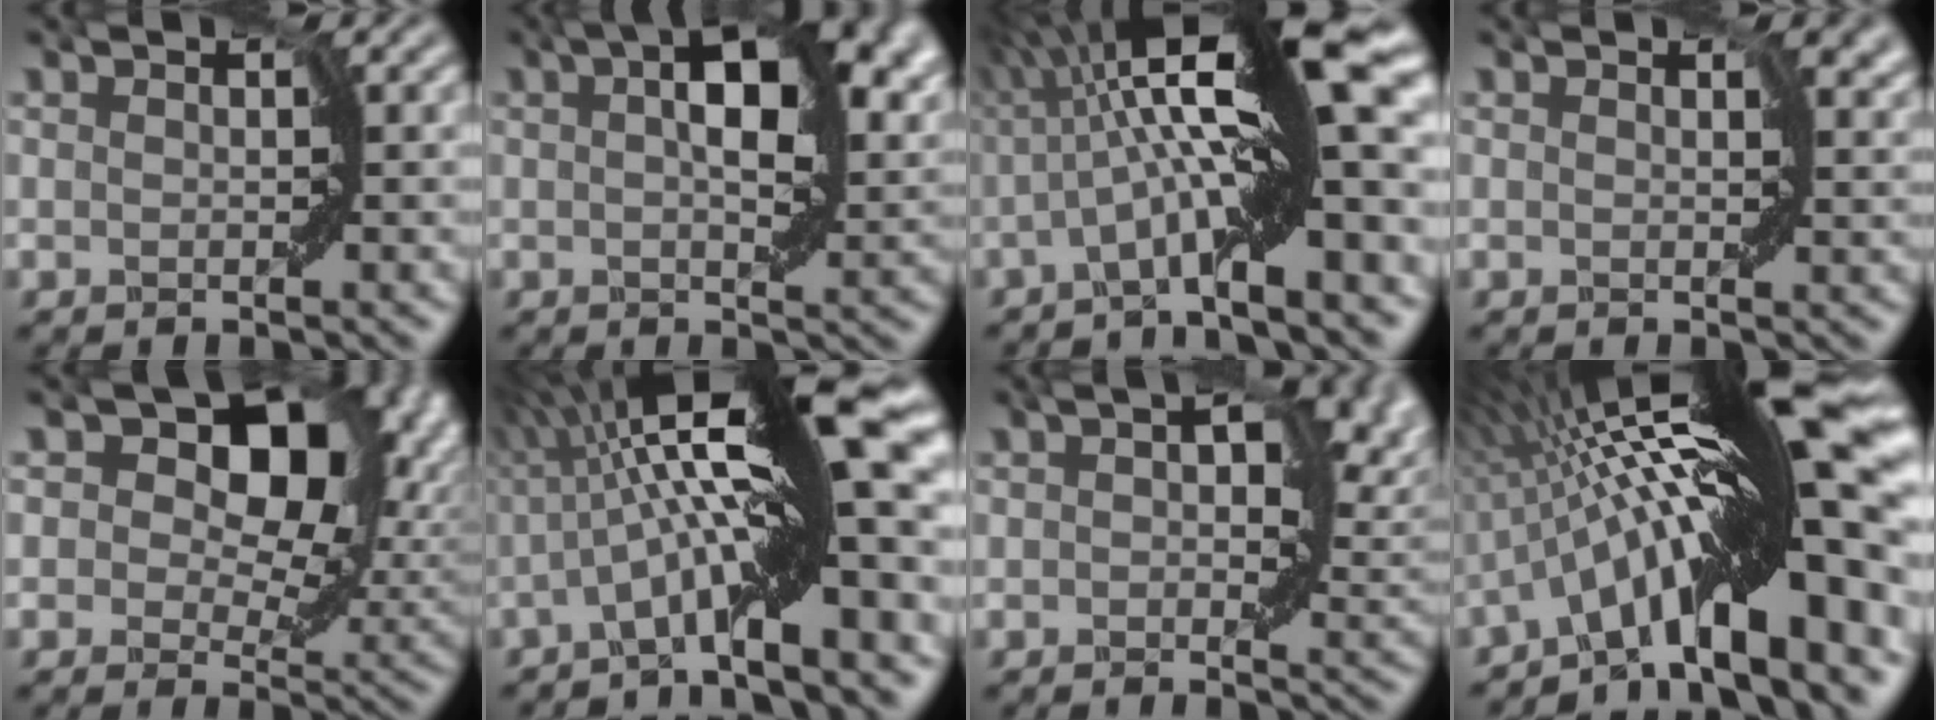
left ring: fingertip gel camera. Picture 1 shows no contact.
{"total": 8.9, "force": [2.8, 4.0, 7.4], "torque": [-0.108, 0.010, 0.035]}
{"total": 15.0, "force": [0.5, 2.9, 14.7], "torque": [-0.239, 0.025, 0.005]}
{"total": 2.2, "force": [0.8, 1.2, 1.7], "torque": [-0.024, -0.003, 0.012]}
{"total": 11.7, "force": [3.1, 7.5, 8.4], "torque": [-0.091, 0.013, 0.041]}
{"total": 16.7, "force": [0.6, 3.4, 16.3], "torque": [-0.258, 0.030, 0.009]}
{"total": 10.2, "force": [2.3, 5.5, 8.3], "torque": [-0.123, -0.002, 0.039]}
{"total": 17.5, "force": [-0.6, 2.7, 17.3], "torque": [-0.244, 0.012, -0.028]}